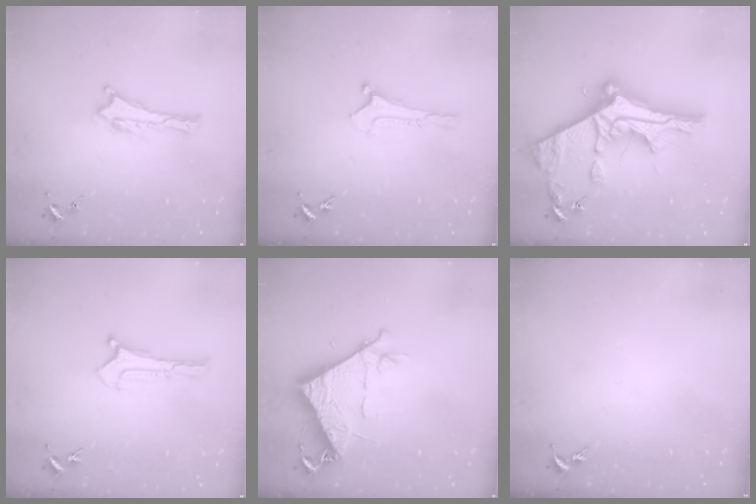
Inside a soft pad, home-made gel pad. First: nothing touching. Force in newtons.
{"total": 0.0}
{"total": 13.3, "press": 13.3, "slide": 1.2}
{"total": 0.5, "press": 0.5, "slide": 0.1}
{"total": 9.1, "press": 9.0, "slide": 0.8}
{"total": 0.0}